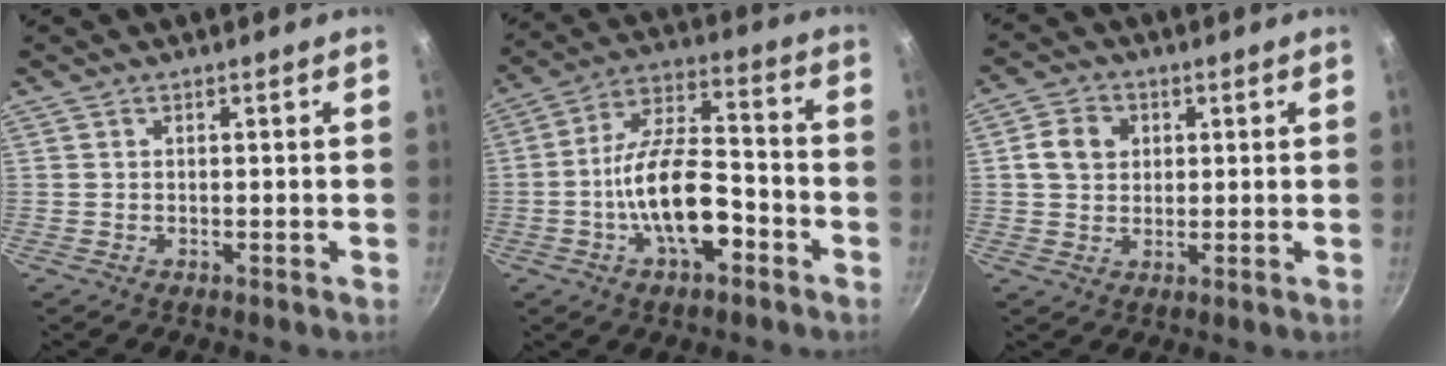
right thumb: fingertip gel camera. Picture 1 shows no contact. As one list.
[{"total": 15.0, "force": [-5.3, 6.7, 12.3], "torque": [-0.193, 0.048, -0.101]}, {"total": 6.1, "force": [1.3, 5.1, 3.0], "torque": [-0.036, 0.006, 0.016]}]